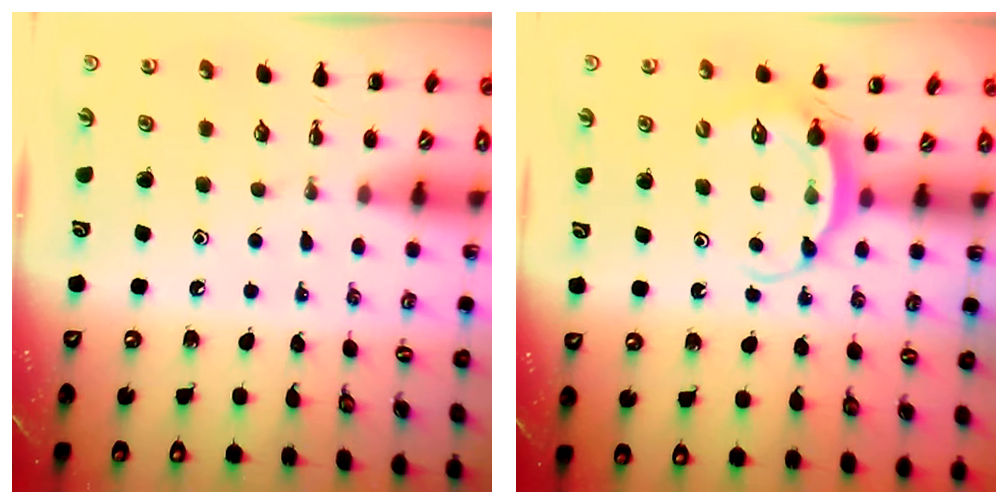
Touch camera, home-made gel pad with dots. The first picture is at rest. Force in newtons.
{"total": 6.5, "press": 6.4, "slide": 0.7}